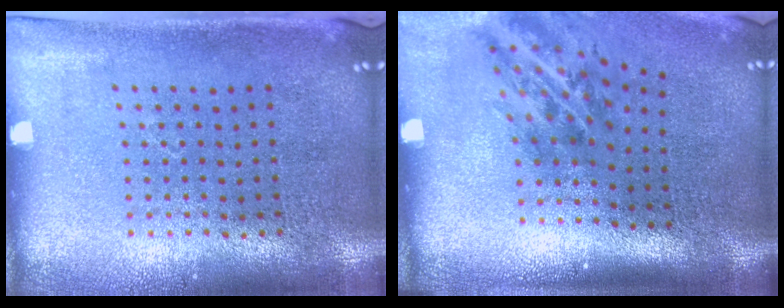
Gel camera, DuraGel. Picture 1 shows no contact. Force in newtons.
{"total": 1.9, "press": 1.2, "slide": 1.4}